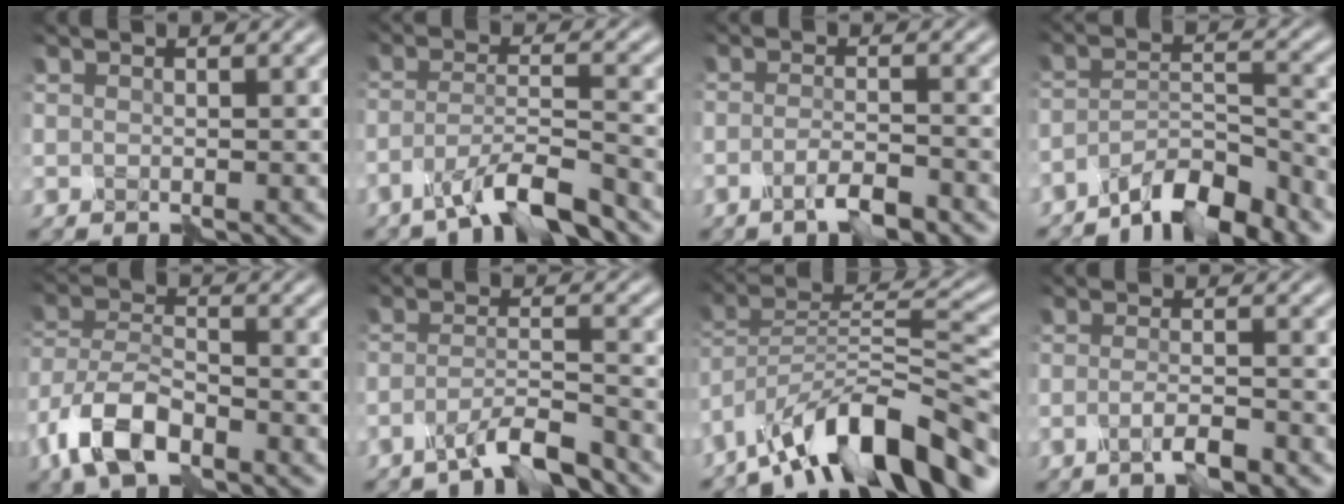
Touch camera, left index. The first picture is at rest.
{"total": 6.2, "force": [-4.5, 1.1, 4.0], "torque": [-0.072, 0.001, -0.086]}
{"total": 3.1, "force": [-1.9, 0.7, 2.3], "torque": [-0.044, 0.002, -0.040]}
{"total": 6.7, "force": [-5.3, 1.6, 3.7], "torque": [-0.062, 0.004, -0.094]}
{"total": 7.5, "force": [-4.4, 3.6, 4.9], "torque": [-0.101, 0.003, -0.096]}
{"total": 5.1, "force": [-3.8, 0.9, 3.3], "torque": [-0.056, 0.003, -0.074]}
{"total": 12.1, "force": [-9.0, 3.6, 7.3], "torque": [-0.106, 0.021, -0.165]}
{"total": 3.0, "force": [-1.6, 0.7, 2.4], "torque": [-0.043, 0.001, -0.035]}